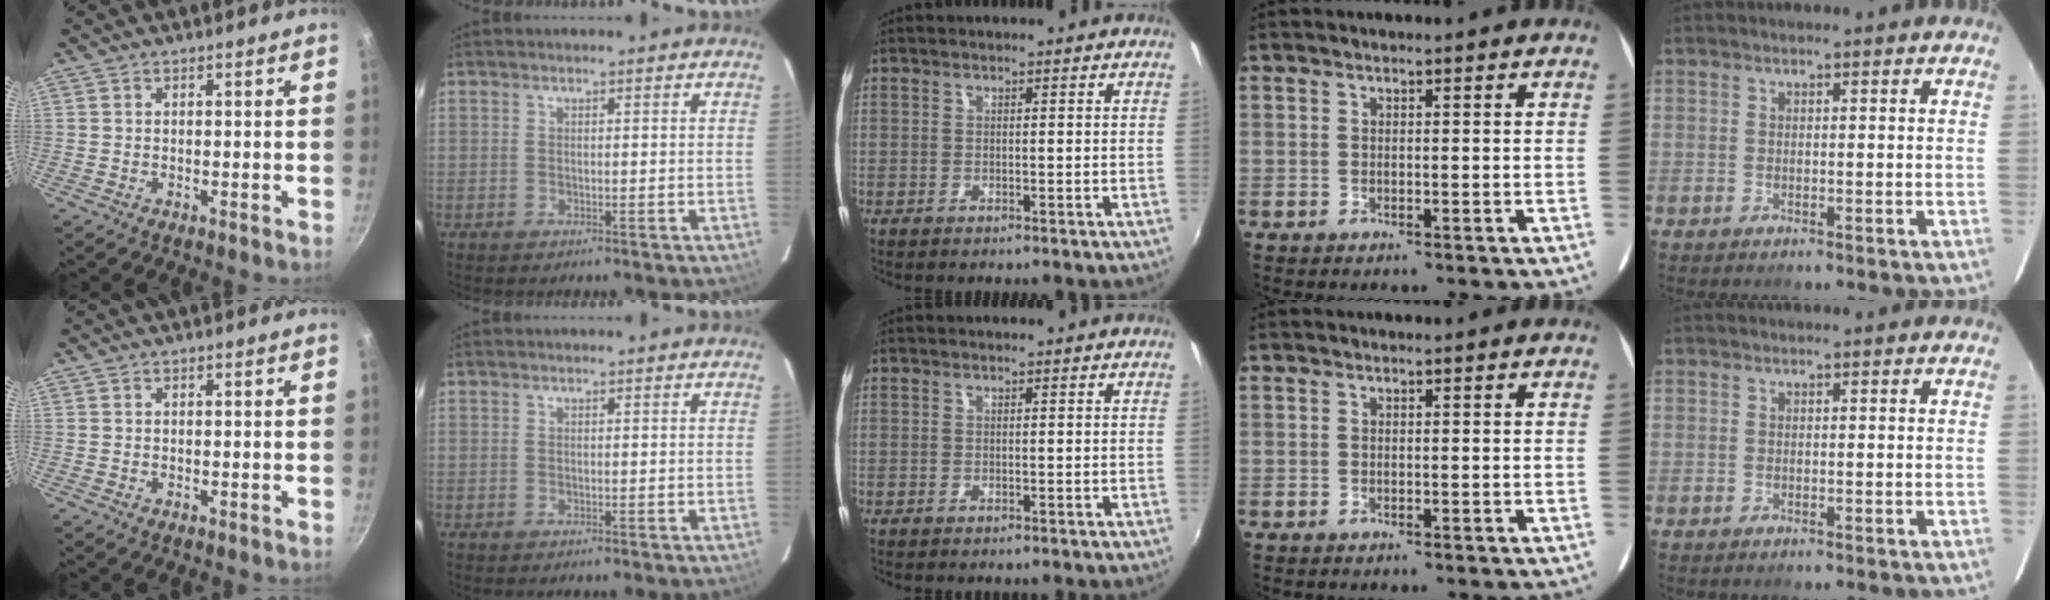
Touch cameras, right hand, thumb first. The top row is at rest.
{}